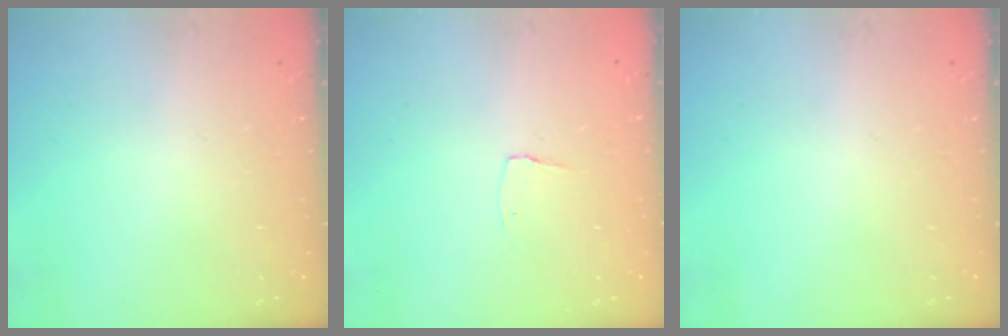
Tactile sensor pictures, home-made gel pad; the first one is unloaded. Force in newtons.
{"total": 2.9, "press": 2.9, "slide": 0.3}
{"total": 0.0}